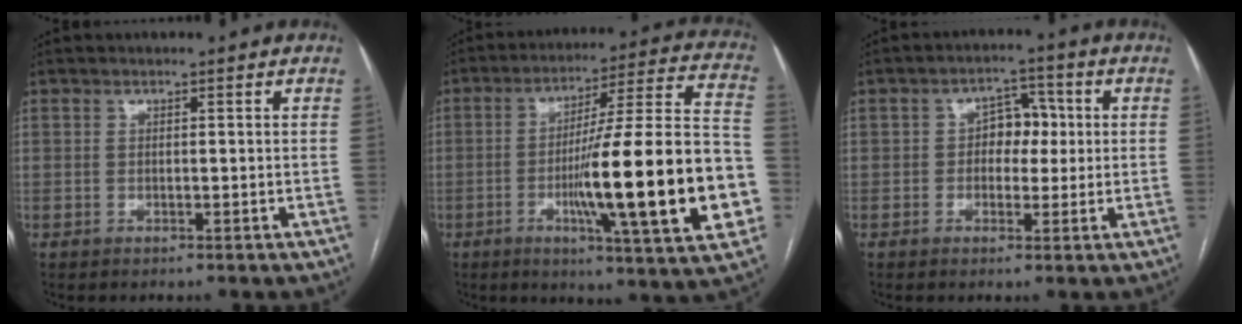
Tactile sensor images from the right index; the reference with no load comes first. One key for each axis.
{"total": 25.1, "fx": -5.7, "fy": 1.1, "fz": 24.4, "tx": -0.315, "ty": 0.000, "tz": -0.089}
{"total": 5.0, "fx": 0.3, "fy": 3.4, "fz": 3.7, "tx": -0.052, "ty": 0.021, "tz": 0.003}